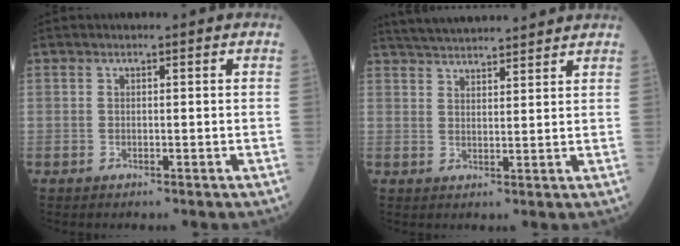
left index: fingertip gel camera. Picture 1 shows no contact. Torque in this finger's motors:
{"motor_torque": [-0.58, -1.41, 0.13, 0.06]}